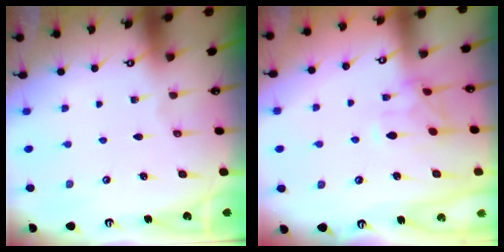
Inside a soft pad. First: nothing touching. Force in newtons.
{"total": 0.0}